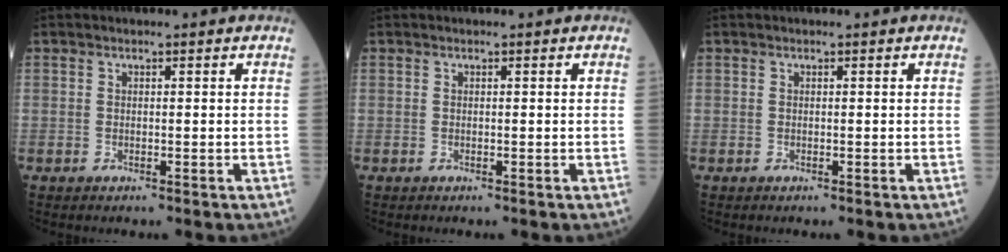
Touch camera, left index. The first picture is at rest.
{"total": 0.0}
{"total": 0.0}